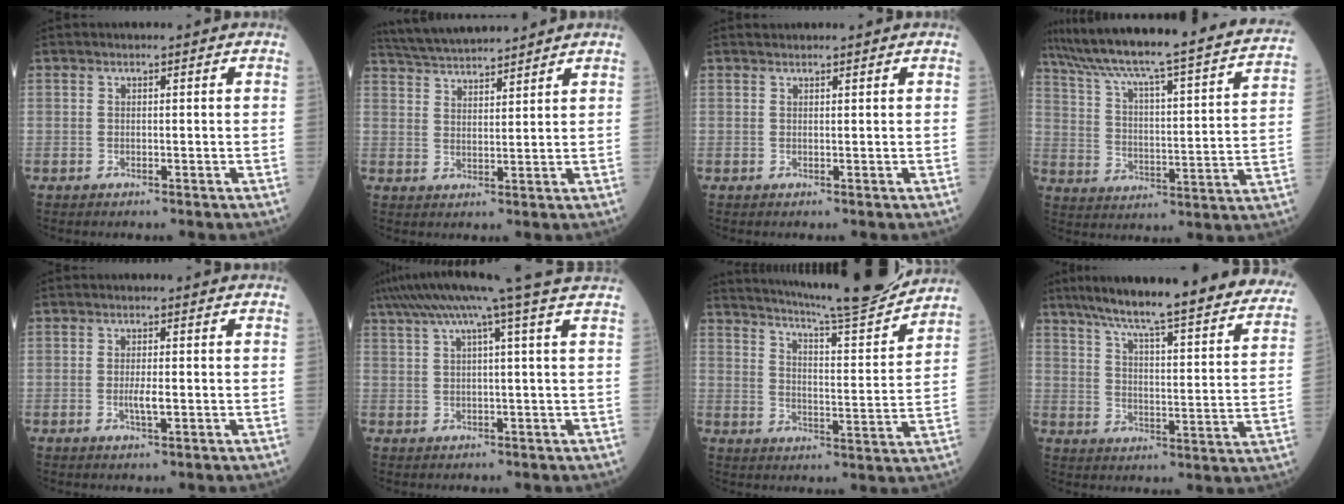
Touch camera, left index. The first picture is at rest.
{"total": 10.0, "force": [9.4, 0.4, 3.3], "torque": [-0.070, 0.030, 0.163]}
{"total": 2.2, "force": [2.1, 0.1, 0.7], "torque": [-0.008, 0.022, 0.031]}
{"total": 30.5, "force": [26.8, 1.8, 14.5], "torque": [-0.235, -0.041, 0.357]}
{"total": 2.2, "force": [-0.3, 0.3, 2.2], "torque": [-0.046, -0.003, -0.003]}
{"total": 12.8, "force": [9.6, -2.3, 8.1], "torque": [-0.140, 0.025, 0.128]}
{"total": 18.2, "force": [16.8, -0.1, 7.1], "torque": [-0.120, -0.035, 0.236]}
{"total": 32.1, "force": [27.8, 3.3, 15.7], "torque": [-0.233, -0.056, 0.349]}